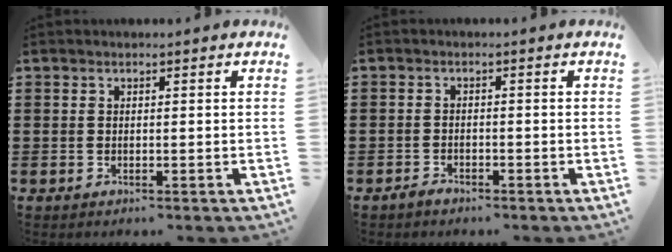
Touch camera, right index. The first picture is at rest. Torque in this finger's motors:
{"motor_torque": [-0.50, 0.92, -0.29, -0.16]}